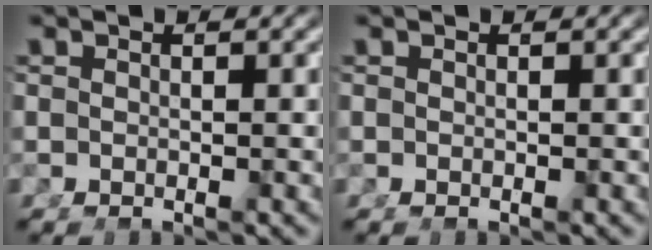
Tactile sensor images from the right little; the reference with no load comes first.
{"total": 0.0}